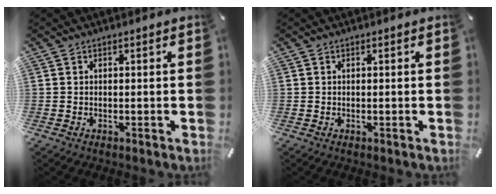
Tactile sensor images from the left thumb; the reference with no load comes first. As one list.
[{"total": 0.0}]